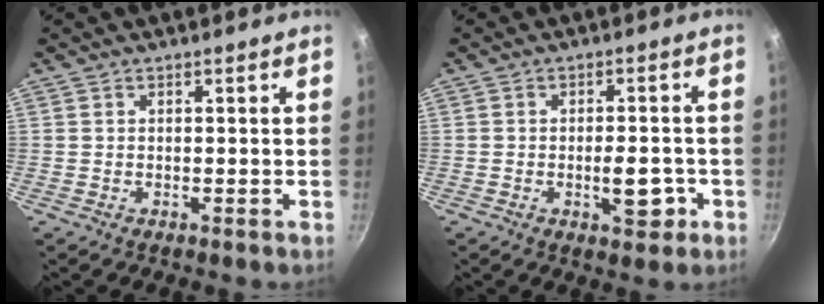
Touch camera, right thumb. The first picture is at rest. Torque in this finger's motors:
{"motor_torque": [1.71, 0.06, 1.07, -0.85, 0.07]}